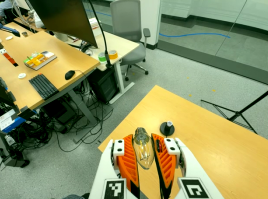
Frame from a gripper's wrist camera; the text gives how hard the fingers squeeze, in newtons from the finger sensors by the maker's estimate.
{"total": 22.3, "left": 24.9, "right": 19.7}